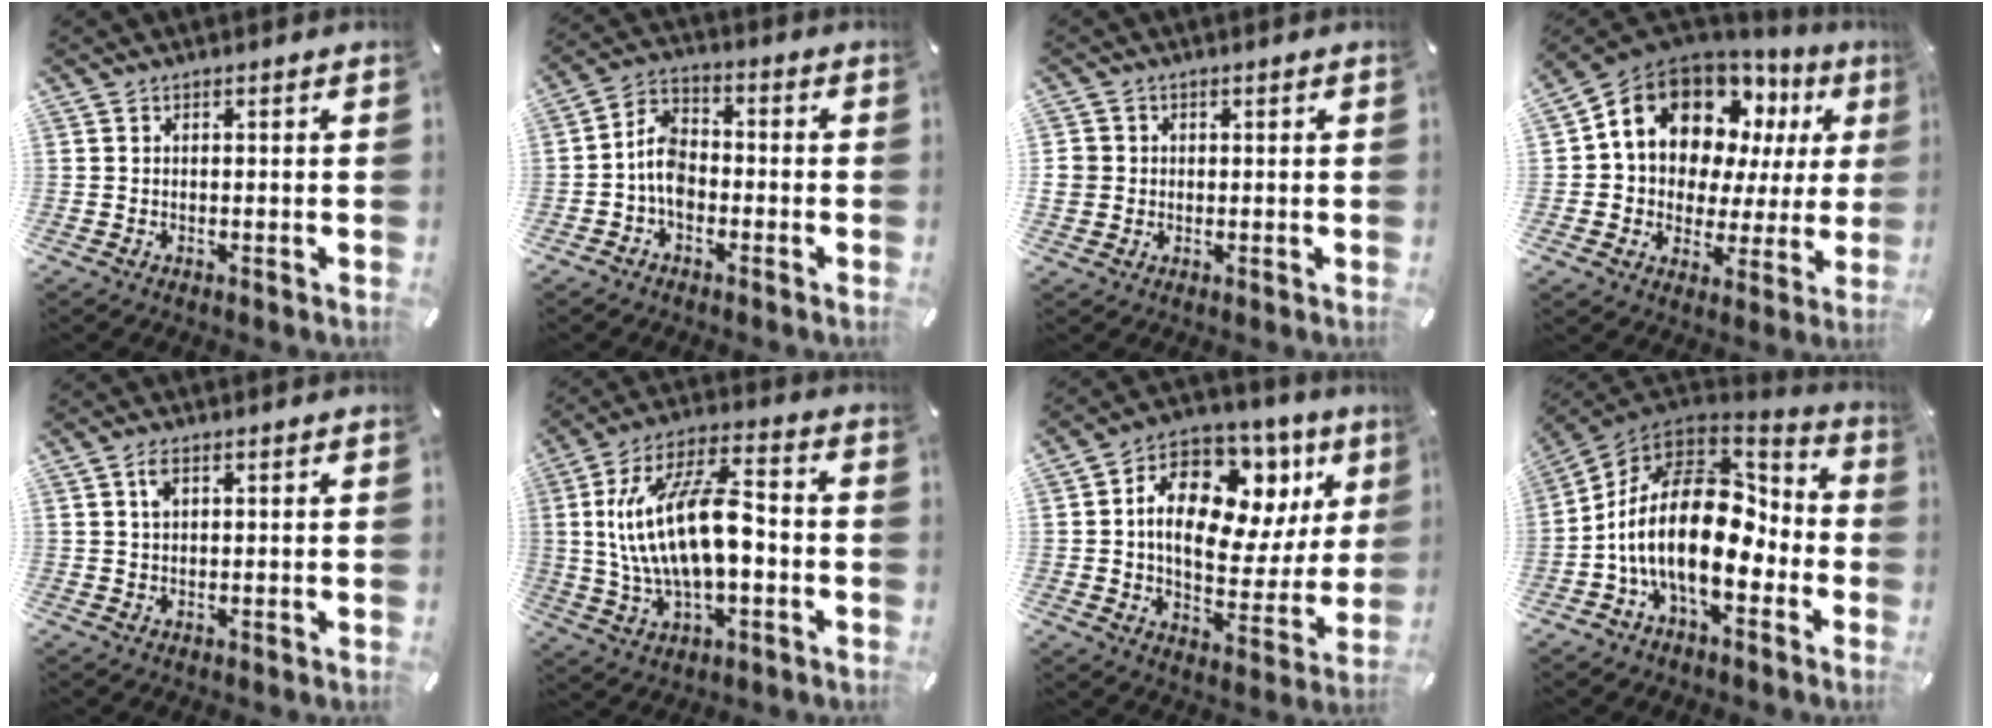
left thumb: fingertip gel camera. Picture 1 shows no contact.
{"total": 7.0, "force": [-2.4, 4.9, 4.3], "torque": [-0.094, 0.018, -0.046]}
{"total": 3.3, "force": [0.3, 3.3, 0.4], "torque": [-0.004, 0.002, 0.005]}
{"total": 15.5, "force": [8.2, 11.1, 7.0], "torque": [-0.133, -0.052, 0.151]}
{"total": 2.2, "force": [0.8, 1.0, 1.8], "torque": [-0.034, 0.002, 0.013]}
{"total": 19.5, "force": [-0.6, 9.5, 17.0], "torque": [-0.340, 0.010, -0.008]}
{"total": 17.5, "force": [6.4, 11.2, 11.8], "torque": [-0.178, -0.038, 0.111]}
{"total": 21.3, "force": [-2.5, 12.2, 17.2], "torque": [-0.334, -0.004, -0.041]}